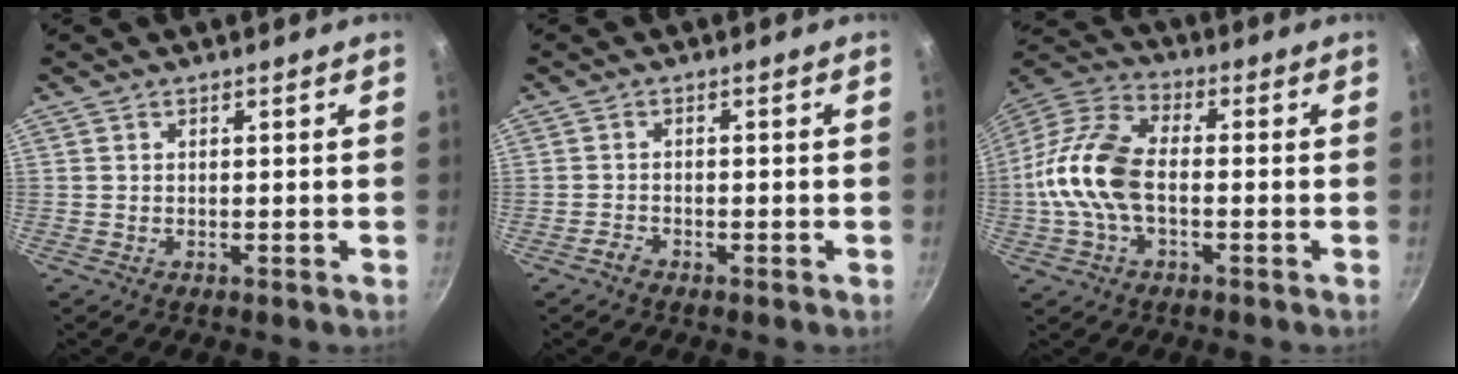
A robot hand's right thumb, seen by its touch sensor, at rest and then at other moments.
{"total": 1.4, "force": [-1.2, 0.4, 0.5], "torque": [-0.016, 0.012, -0.025]}
{"total": 14.3, "force": [-1.8, 8.3, 11.5], "torque": [-0.216, 0.039, -0.052]}